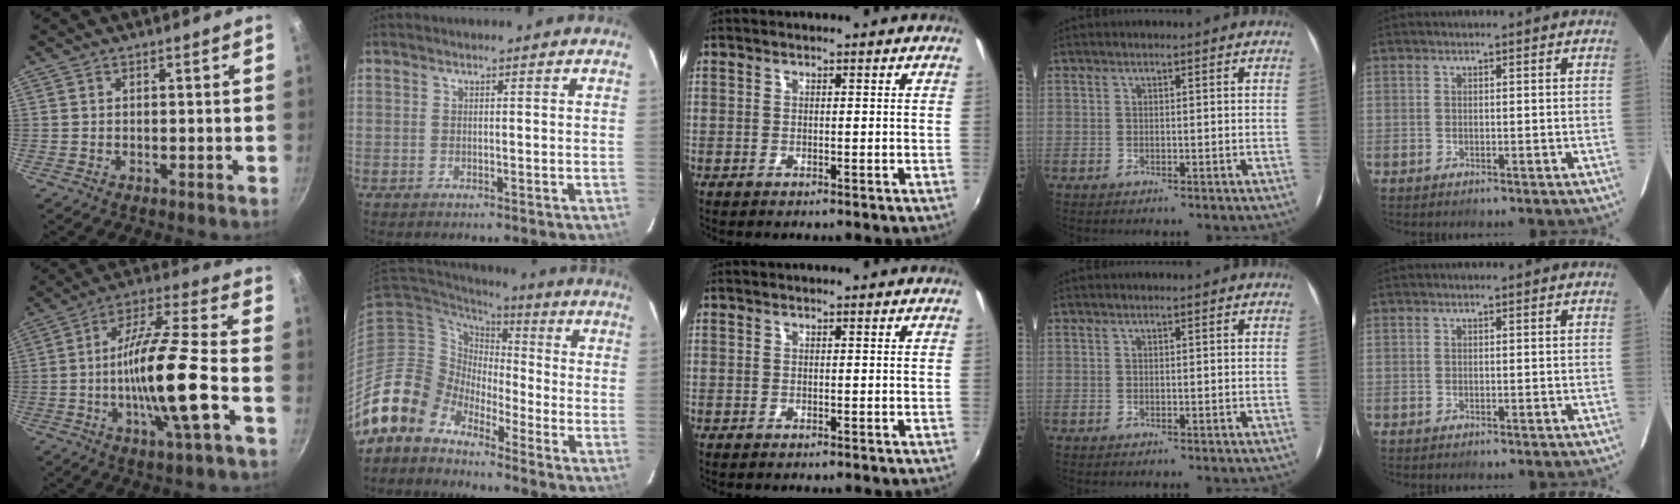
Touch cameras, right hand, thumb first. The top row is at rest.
{"thumb": {"total": 16.7, "force": [-4.3, 1.8, 16.0], "torque": [-0.274, 0.026, -0.088]}, "index": {"total": 9.2, "force": [-7.7, 4.9, 0.1], "torque": [-0.013, 0.025, -0.163]}}